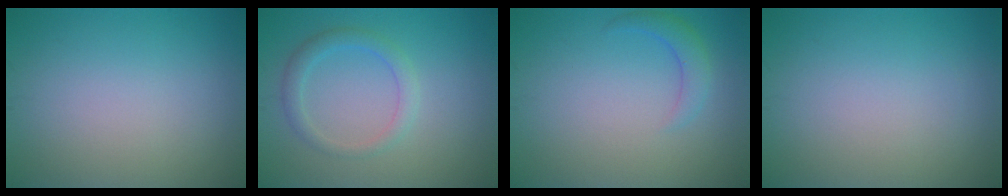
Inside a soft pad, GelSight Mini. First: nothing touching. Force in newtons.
{"total": 2.3, "press": 2.3, "slide": 0.2}
{"total": 2.0, "press": 2.0, "slide": 0.2}
{"total": 0.0}